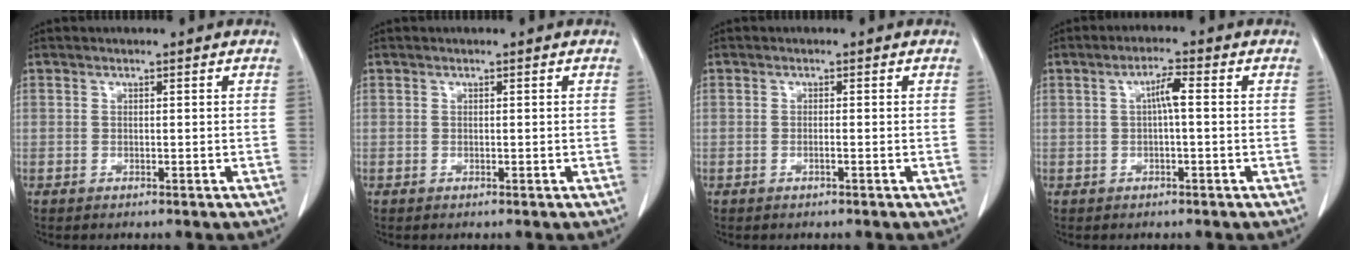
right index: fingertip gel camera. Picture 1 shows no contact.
{"total": 0.0}
{"total": 0.5, "force": [-0.2, -0.1, 0.5], "torque": [-0.007, 0.003, -0.003]}
{"total": 3.0, "force": [0.2, 0.3, 3.0], "torque": [-0.056, 0.006, 0.005]}